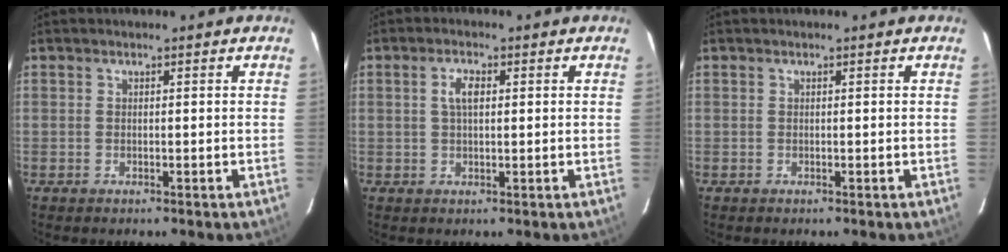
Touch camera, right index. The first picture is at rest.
{"total": 3.2, "force": [0.8, 1.4, 2.8], "torque": [-0.054, 0.007, 0.015]}
{"total": 0.0}